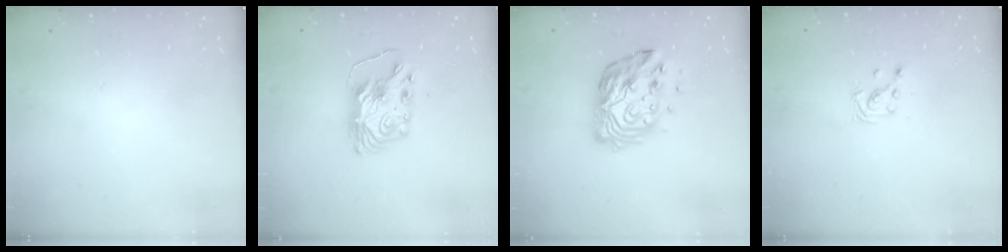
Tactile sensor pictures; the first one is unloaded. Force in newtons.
{"total": 9.0, "press": 9.0, "slide": 0.6}
{"total": 14.2, "press": 14.2, "slide": 1.3}
{"total": 3.0, "press": 3.0, "slide": 0.5}